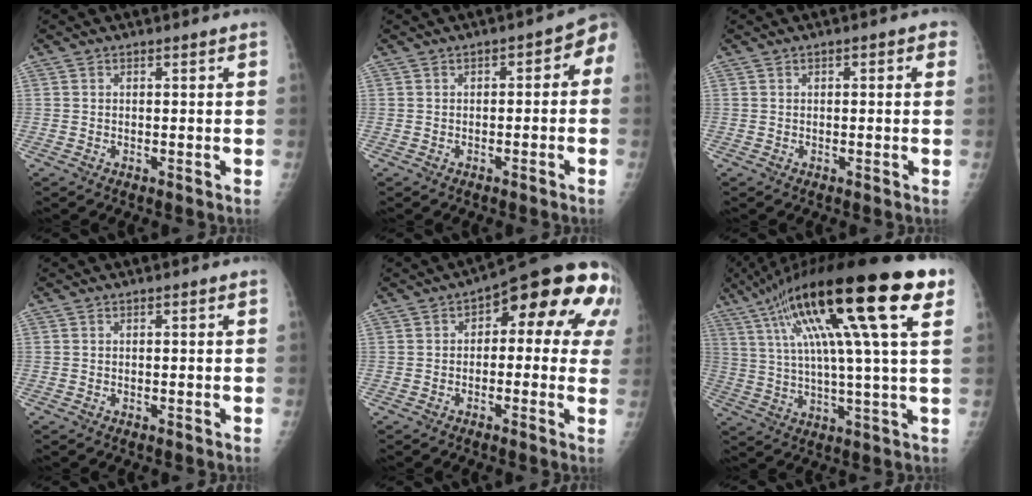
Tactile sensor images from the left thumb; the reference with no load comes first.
{"total": 4.5, "force": [-1.2, 2.7, 3.4], "torque": [-0.020, 0.031, -0.024]}
{"total": 2.4, "force": [0.8, 1.1, 1.9], "torque": [-0.017, 0.005, 0.005]}
{"total": 0.0}
{"total": 16.6, "force": [4.6, 8.0, 13.8], "torque": [-0.120, 0.017, 0.038]}
{"total": 25.3, "force": [11.4, 3.1, 22.3], "torque": [-0.396, 0.008, 0.184]}